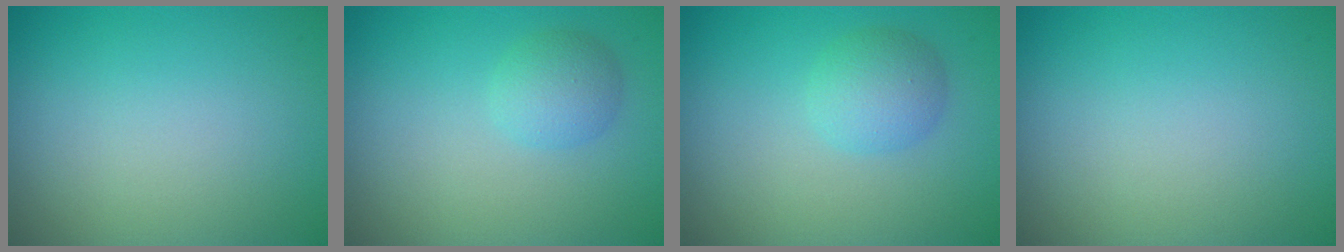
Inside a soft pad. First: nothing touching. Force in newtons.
{"total": 2.2, "press": 2.2, "slide": 0.1}
{"total": 2.8, "press": 2.8, "slide": 0.1}
{"total": 0.0}